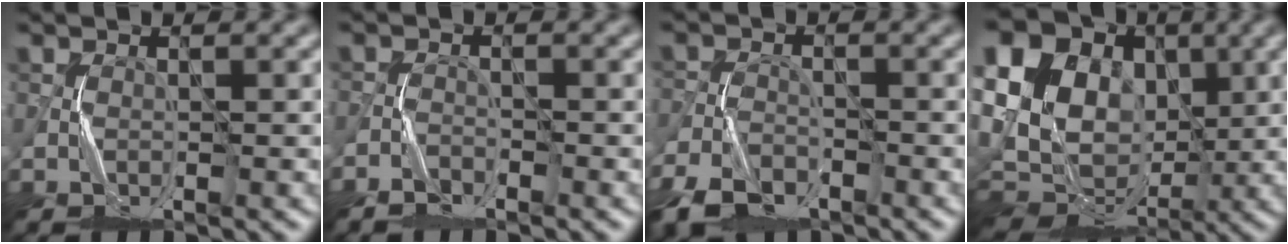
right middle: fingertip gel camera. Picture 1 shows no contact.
{"total": 1.9, "force": [-1.7, 0.8, 0.6], "torque": [-0.011, 0.003, -0.039]}
{"total": 5.7, "force": [-4.2, 2.7, 2.7], "torque": [-0.059, -0.010, -0.092]}
{"total": 21.9, "force": [3.9, 18.2, 11.5], "torque": [-0.262, 0.043, 0.033]}